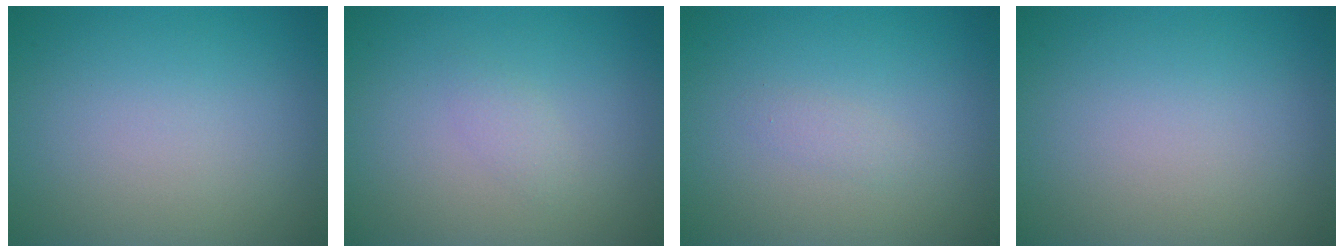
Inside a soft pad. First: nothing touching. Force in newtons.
{"total": 1.0, "press": 1.0, "slide": 0.0}
{"total": 0.7, "press": 0.7, "slide": 0.0}
{"total": 0.0}